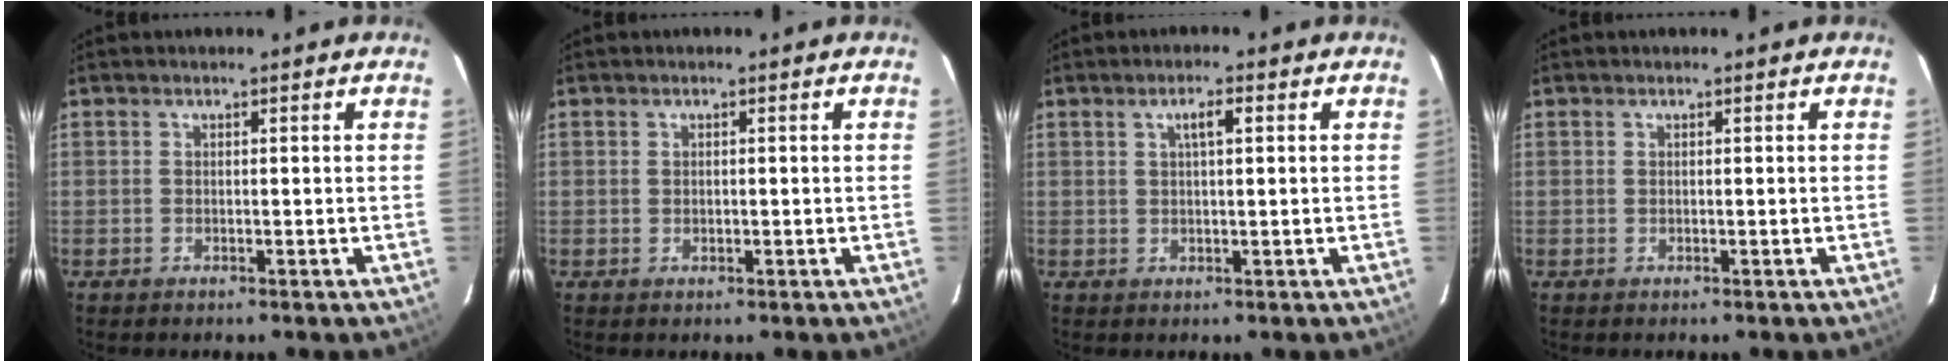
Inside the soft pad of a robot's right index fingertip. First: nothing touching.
{"total": 0.5, "force": [0.0, 0.5, 0.1], "torque": [0.003, 0.000, 0.002]}
{"total": 2.6, "force": [0.9, 0.5, 2.3], "torque": [-0.043, 0.007, 0.017]}
{"total": 0.0}